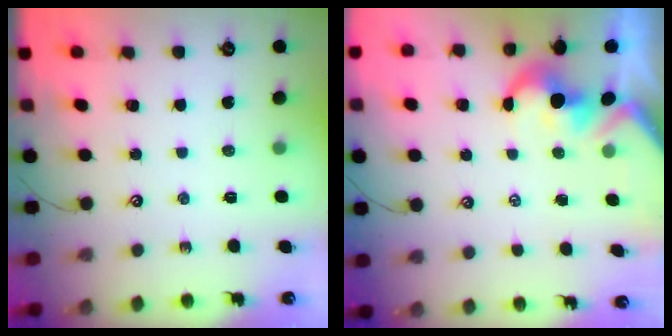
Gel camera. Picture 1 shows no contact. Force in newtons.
{"total": 1.7, "press": 1.4, "slide": 1.0}